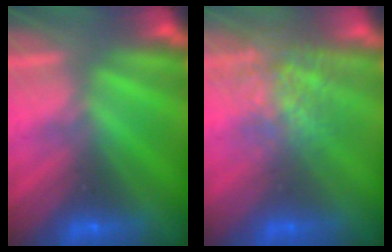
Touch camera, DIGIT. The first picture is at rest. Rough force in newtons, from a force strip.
{"total": 3.8}